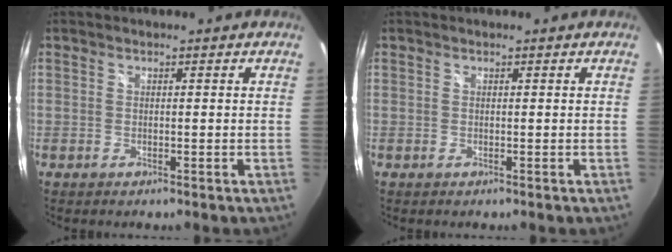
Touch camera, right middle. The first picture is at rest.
{"total": 0.0}